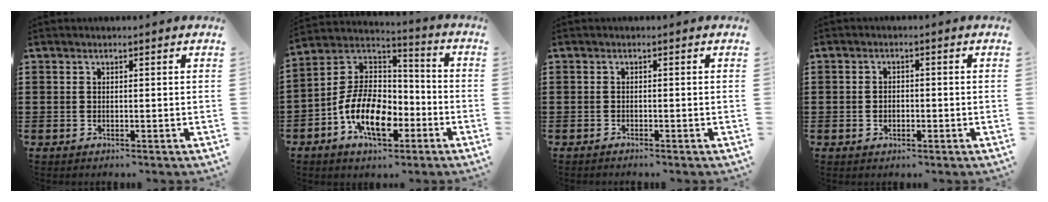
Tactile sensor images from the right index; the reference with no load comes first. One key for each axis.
{"total": 12.1, "fx": -5.2, "fy": 7.0, "fz": 8.3, "tx": -0.186, "ty": 0.007, "tz": -0.100}
{"total": 0.6, "fx": -0.6, "fy": -0.1, "fz": 0.0, "tx": 0.000, "ty": -0.002, "tz": -0.013}
{"total": 1.1, "fx": -0.5, "fy": 0.8, "fz": 0.6, "tx": -0.014, "ty": 0.001, "tz": -0.010}